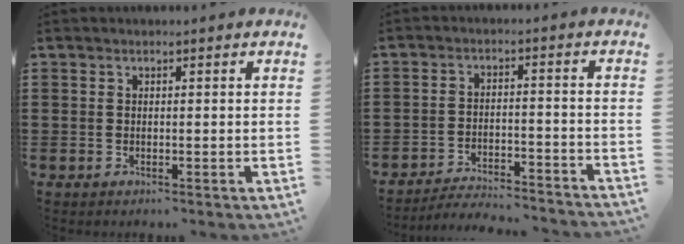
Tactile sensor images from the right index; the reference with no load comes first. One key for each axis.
{"total": 4.3, "fx": -4.2, "fy": 0.1, "fz": 0.8, "tx": -0.019, "ty": 0.002, "tz": -0.087}